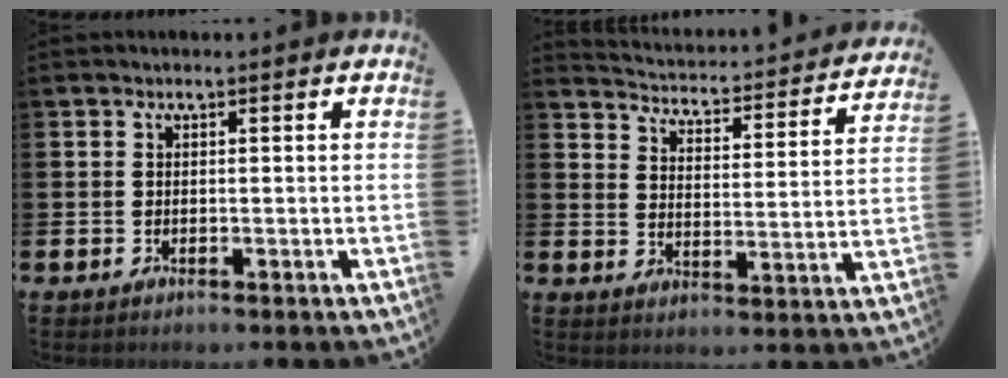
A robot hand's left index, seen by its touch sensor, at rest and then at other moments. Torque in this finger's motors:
{"motor_torque": [0.48, -0.85, -0.02, -0.03]}